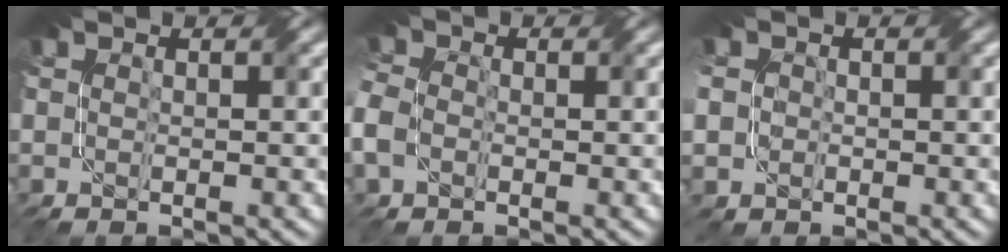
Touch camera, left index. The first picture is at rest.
{"total": 3.1, "force": [-1.0, 2.4, 1.7], "torque": [-0.057, 0.003, -0.029]}
{"total": 4.8, "force": [0.6, 4.4, 1.9], "torque": [-0.055, 0.019, -0.014]}